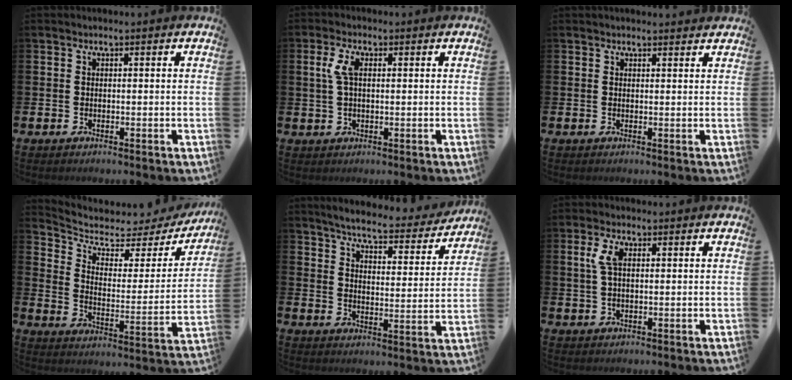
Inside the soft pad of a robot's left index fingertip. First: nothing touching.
{"total": 4.2, "force": [1.2, 1.8, 3.6], "torque": [-0.086, 0.008, 0.017]}
{"total": 1.1, "force": [1.1, 0.1, 0.1], "torque": [0.006, -0.004, 0.019]}
{"total": 4.7, "force": [3.9, 2.1, 1.5], "torque": [-0.061, -0.035, 0.057]}
{"total": 5.7, "force": [5.4, 0.7, 1.8], "torque": [-0.054, -0.036, 0.087]}
{"total": 4.1, "force": [1.4, 1.7, 3.4], "torque": [-0.075, 0.009, 0.023]}